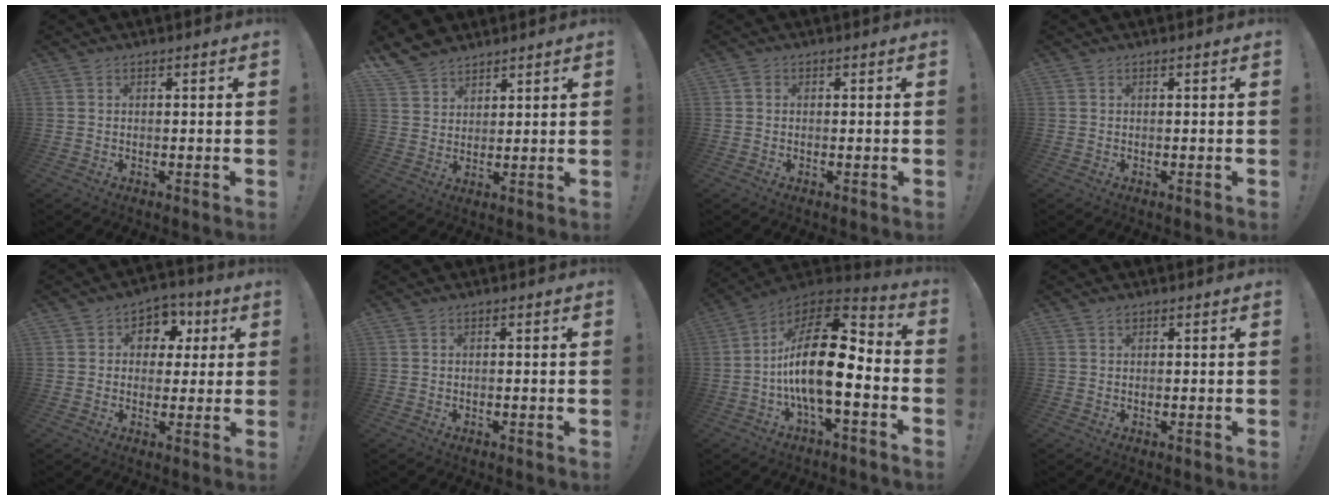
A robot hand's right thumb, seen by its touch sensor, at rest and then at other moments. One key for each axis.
{"total": 7.3, "fx": 6.0, "fy": 3.9, "fz": 1.3, "tx": -0.029, "ty": -0.041, "tz": 0.119}
{"total": 1.0, "fx": 0.1, "fy": 1.0, "fz": 0.3, "tx": 0.000, "ty": 0.003, "tz": 0.001}
{"total": 0.0}
{"total": 7.5, "fx": 1.4, "fy": 6.8, "fz": 2.8, "tx": -0.028, "ty": 0.001, "tz": 0.028}
{"total": 0.7, "fx": -0.5, "fy": -0.1, "fz": 0.5, "tx": -0.017, "ty": 0.002, "tz": -0.008}
{"total": 20.6, "fx": -1.3, "fy": 8.6, "fz": 18.7, "tx": -0.335, "ty": 0.014, "tz": -0.019}
{"total": 1.0, "fx": 0.7, "fy": 0.6, "fz": 0.2, "tx": 0.002, "ty": 0.002, "tz": 0.012}